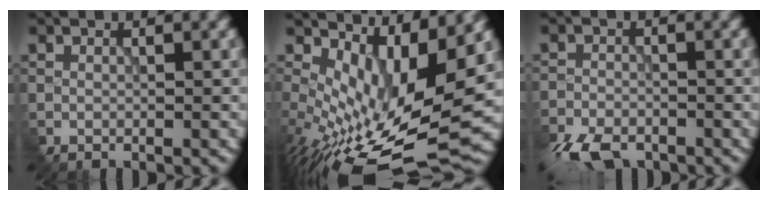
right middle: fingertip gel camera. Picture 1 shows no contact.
{"total": 11.4, "force": [0.4, 4.9, 10.3], "torque": [-0.196, -0.029, 0.024]}
{"total": 5.3, "force": [-4.3, 2.1, 2.4], "torque": [-0.048, -0.023, -0.087]}